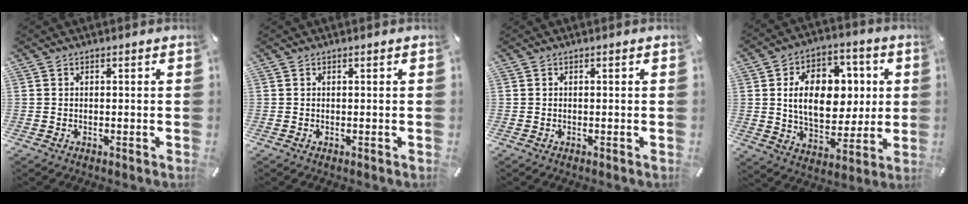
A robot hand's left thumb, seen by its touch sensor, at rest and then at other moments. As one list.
[{"total": 0.0}, {"total": 0.0}, {"total": 16.1, "force": [2.0, 11.5, 11.1], "torque": [-0.191, 0.009, 0.036]}]